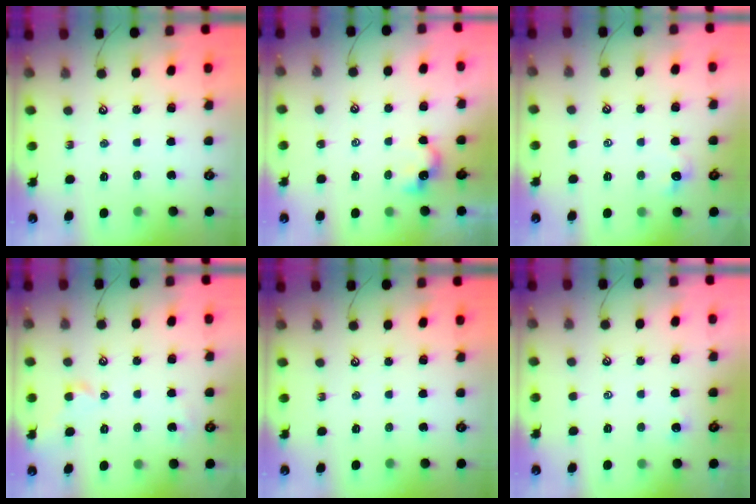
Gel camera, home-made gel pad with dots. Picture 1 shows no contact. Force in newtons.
{"total": 1.1, "press": 1.1, "slide": 0.3}
{"total": 0.9, "press": 0.6, "slide": 0.6}
{"total": 1.7, "press": 1.6, "slide": 0.6}
{"total": 0.0}
{"total": 1.4, "press": 1.3, "slide": 0.3}